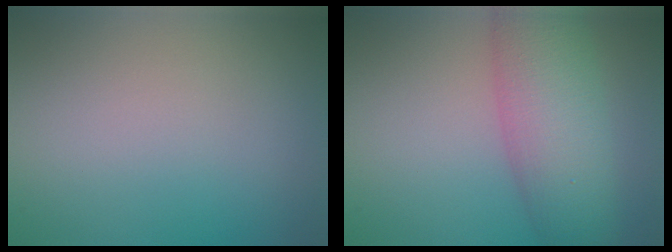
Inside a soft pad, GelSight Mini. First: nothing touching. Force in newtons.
{"total": 7.8, "press": 7.8, "slide": 0.3}